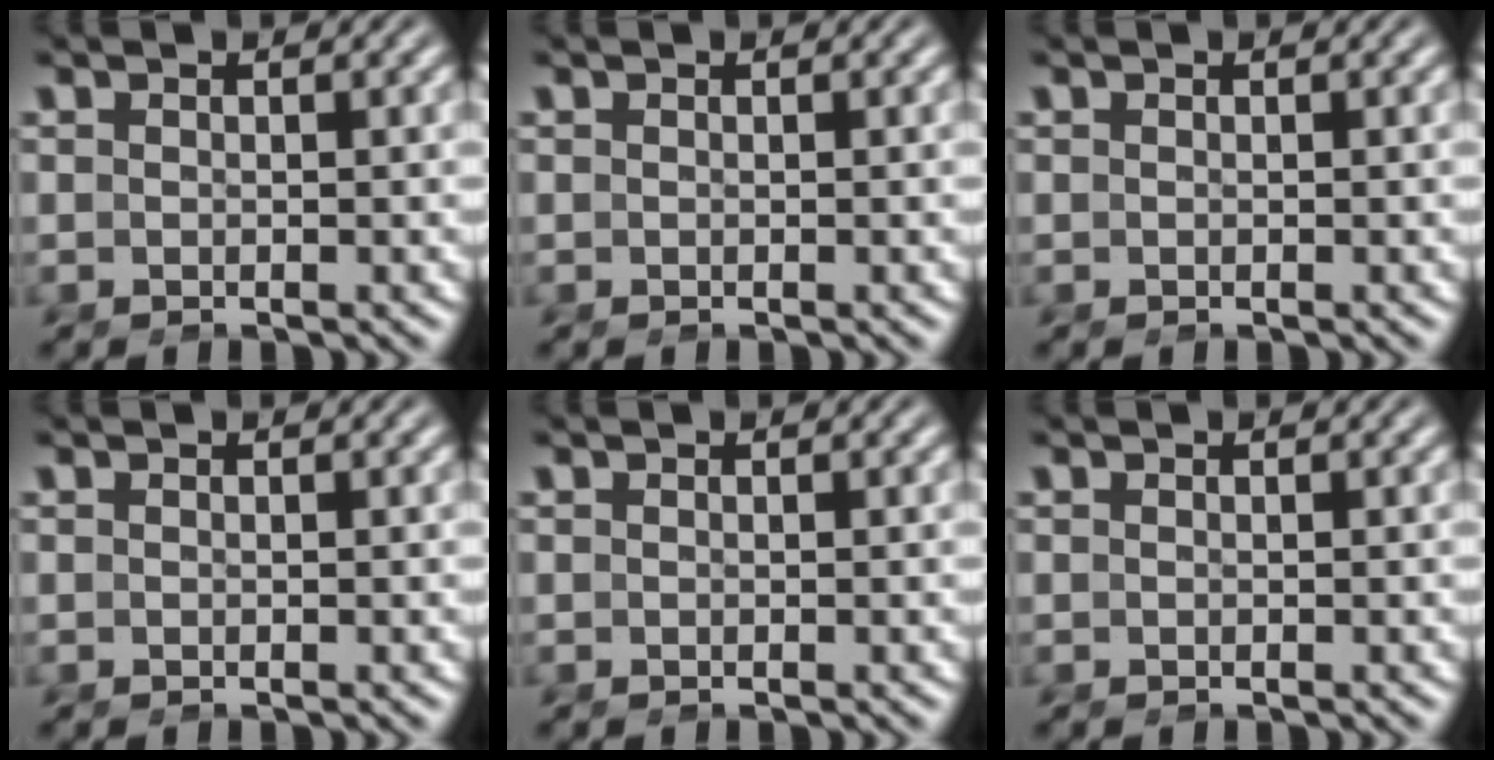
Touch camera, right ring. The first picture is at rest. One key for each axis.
{"total": 0.0}
{"total": 0.0}
{"total": 0.0}
{"total": 0.0}
{"total": 0.0}